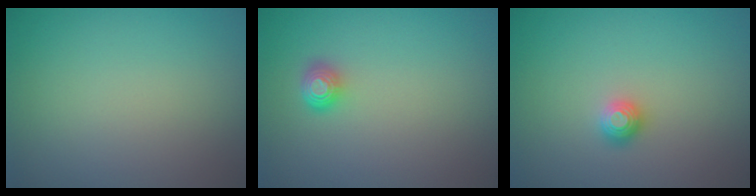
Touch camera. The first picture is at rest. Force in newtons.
{"total": 1.6, "press": 1.2, "slide": 1.0}
{"total": 1.1, "press": 1.0, "slide": 0.3}